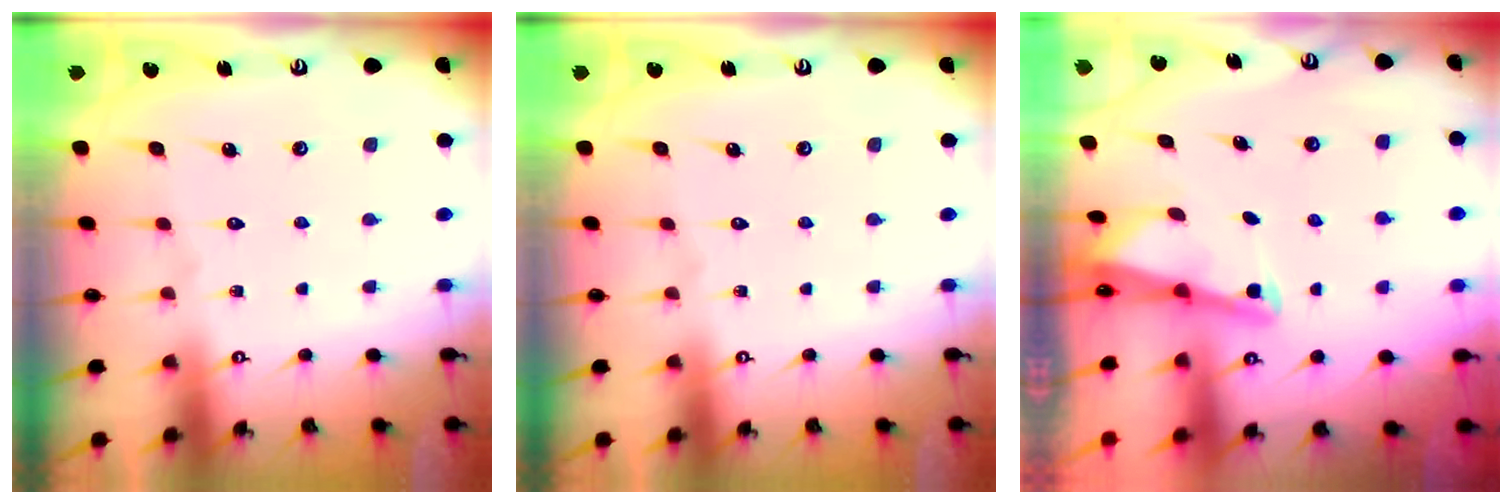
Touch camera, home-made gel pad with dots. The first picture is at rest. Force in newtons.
{"total": 0.0}
{"total": 2.2, "press": 2.2, "slide": 0.3}